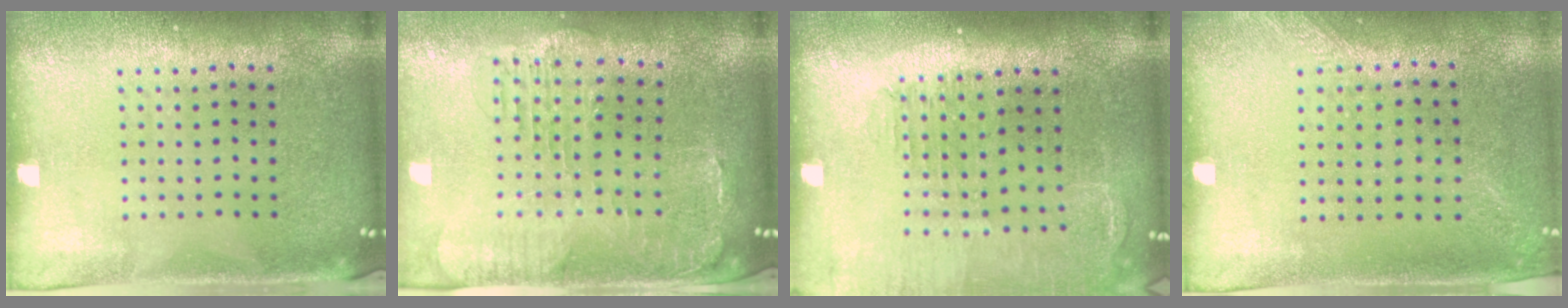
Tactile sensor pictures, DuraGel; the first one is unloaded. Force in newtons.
{"total": 1.5, "press": 1.4, "slide": 0.4}
{"total": 1.5, "press": 1.5, "slide": 0.0}
{"total": 1.3, "press": 1.1, "slide": 0.6}